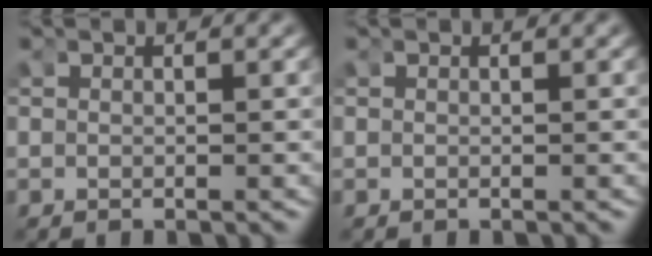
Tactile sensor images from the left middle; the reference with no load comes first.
{"total": 0.0}